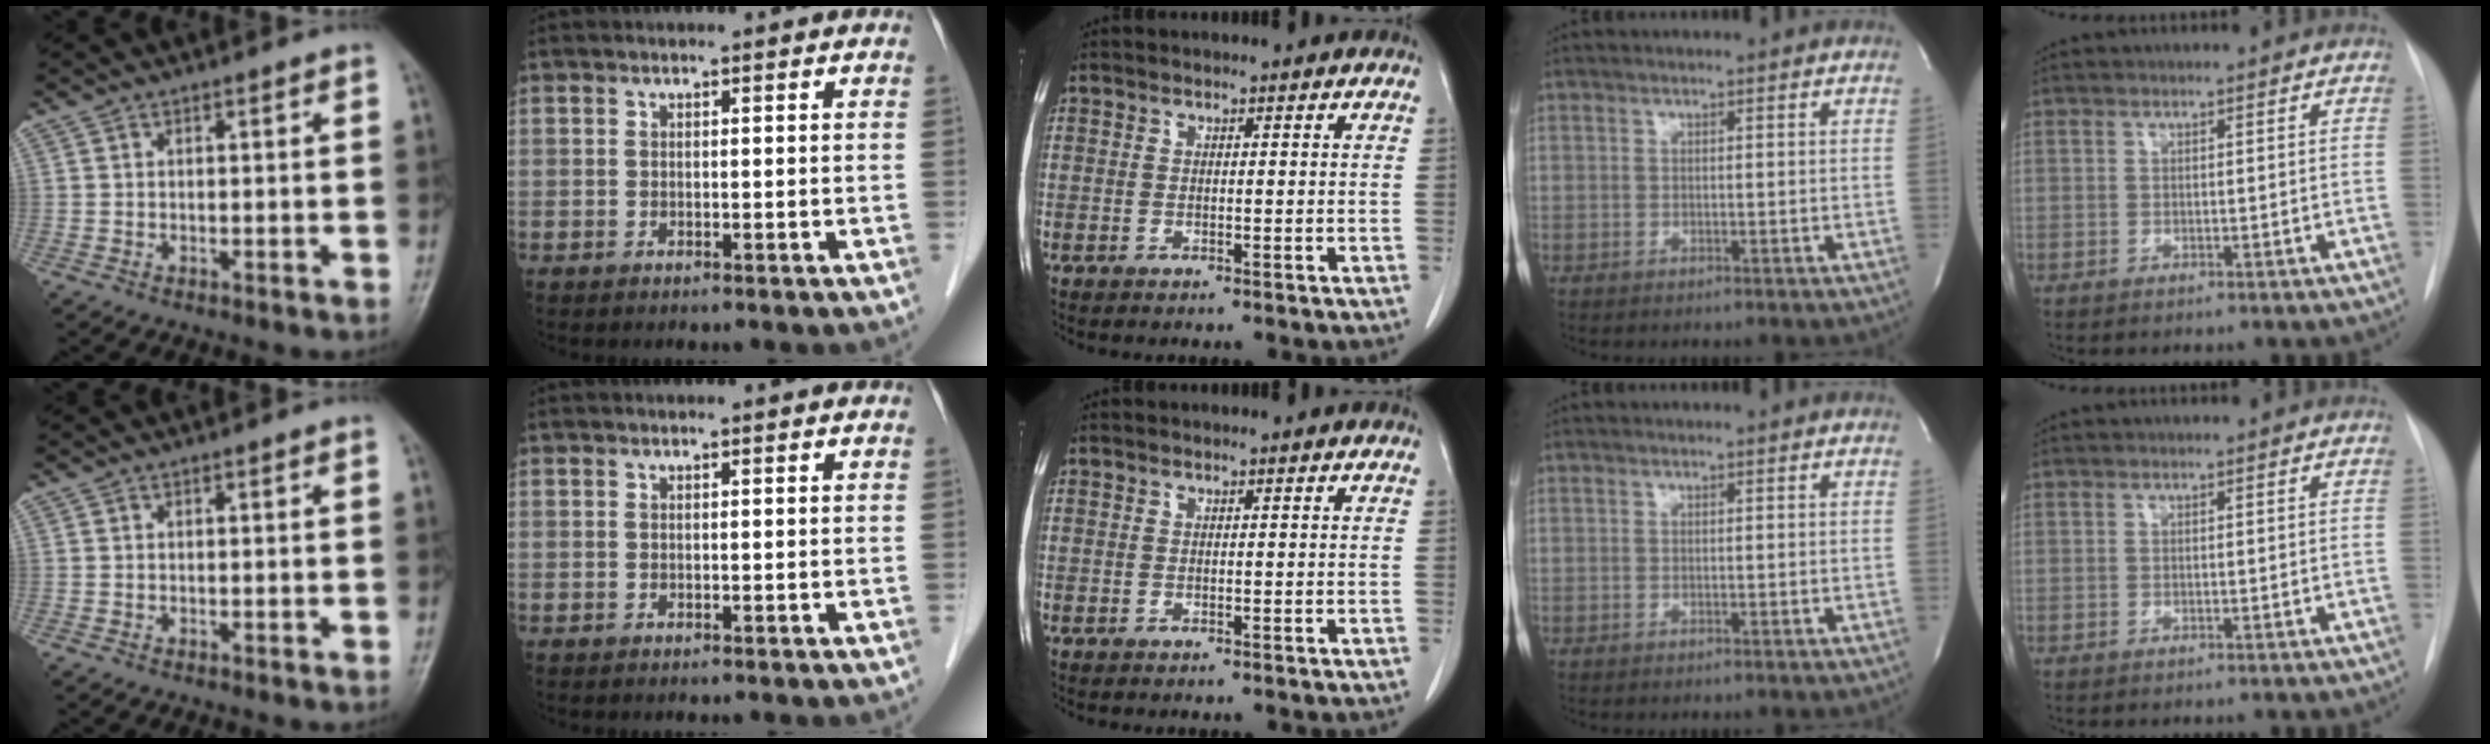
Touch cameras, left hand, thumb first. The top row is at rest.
{}